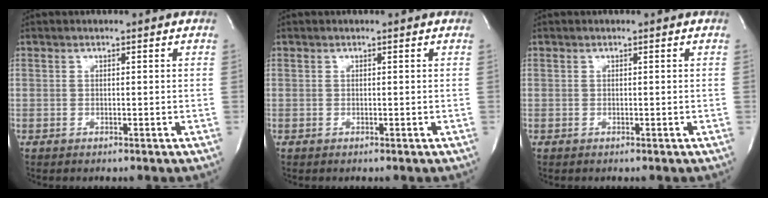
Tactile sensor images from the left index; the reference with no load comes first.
{"total": 0.0}
{"total": 0.0}